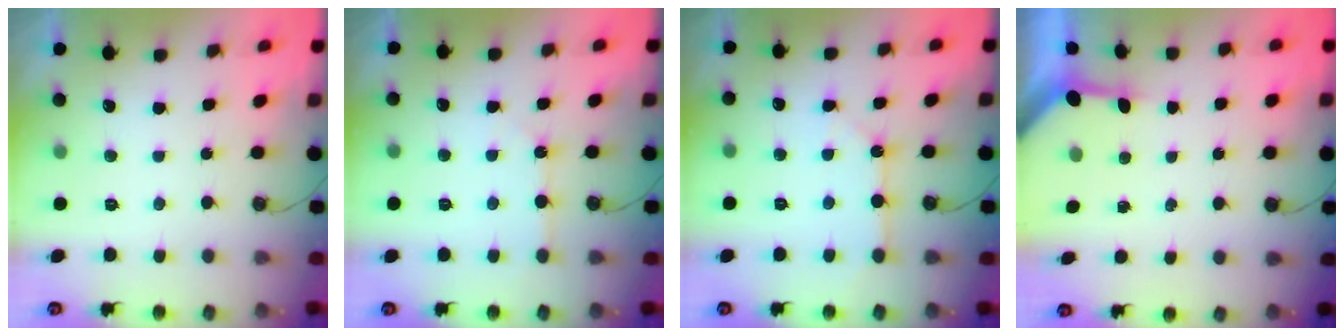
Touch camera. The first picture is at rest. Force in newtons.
{"total": 2.7, "press": 2.7, "slide": 0.3}
{"total": 2.7, "press": 2.6, "slide": 0.3}
{"total": 3.4, "press": 3.3, "slide": 0.3}